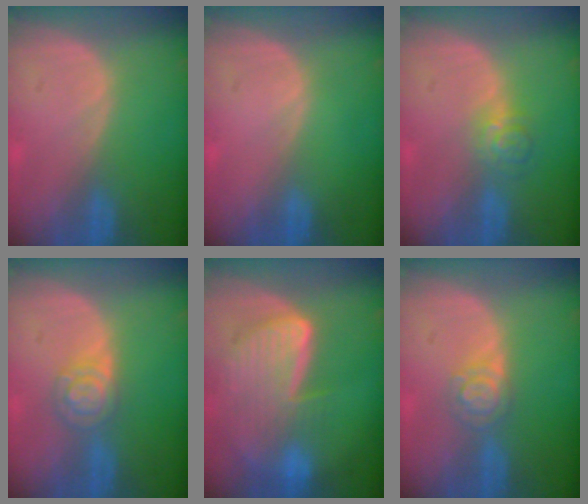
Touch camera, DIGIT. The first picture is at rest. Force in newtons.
{"total": 0.0}
{"total": 3.6, "press": 3.5, "slide": 0.7}
{"total": 4.5, "press": 4.5, "slide": 0.1}
{"total": 9.2, "press": 8.1, "slide": 4.5}
{"total": 3.9, "press": 3.8, "slide": 0.6}